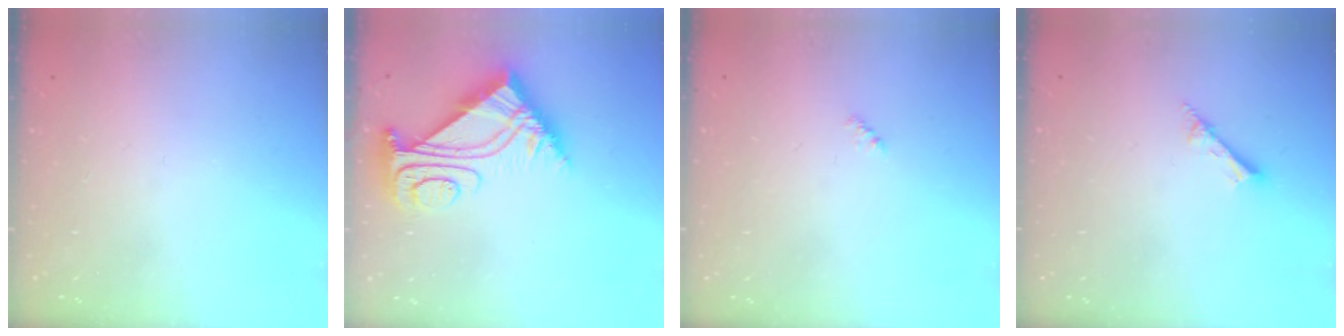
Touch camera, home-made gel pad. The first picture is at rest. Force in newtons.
{"total": 9.5, "press": 9.4, "slide": 1.1}
{"total": 2.4, "press": 2.4, "slide": 0.5}
{"total": 3.2, "press": 3.2, "slide": 0.0}